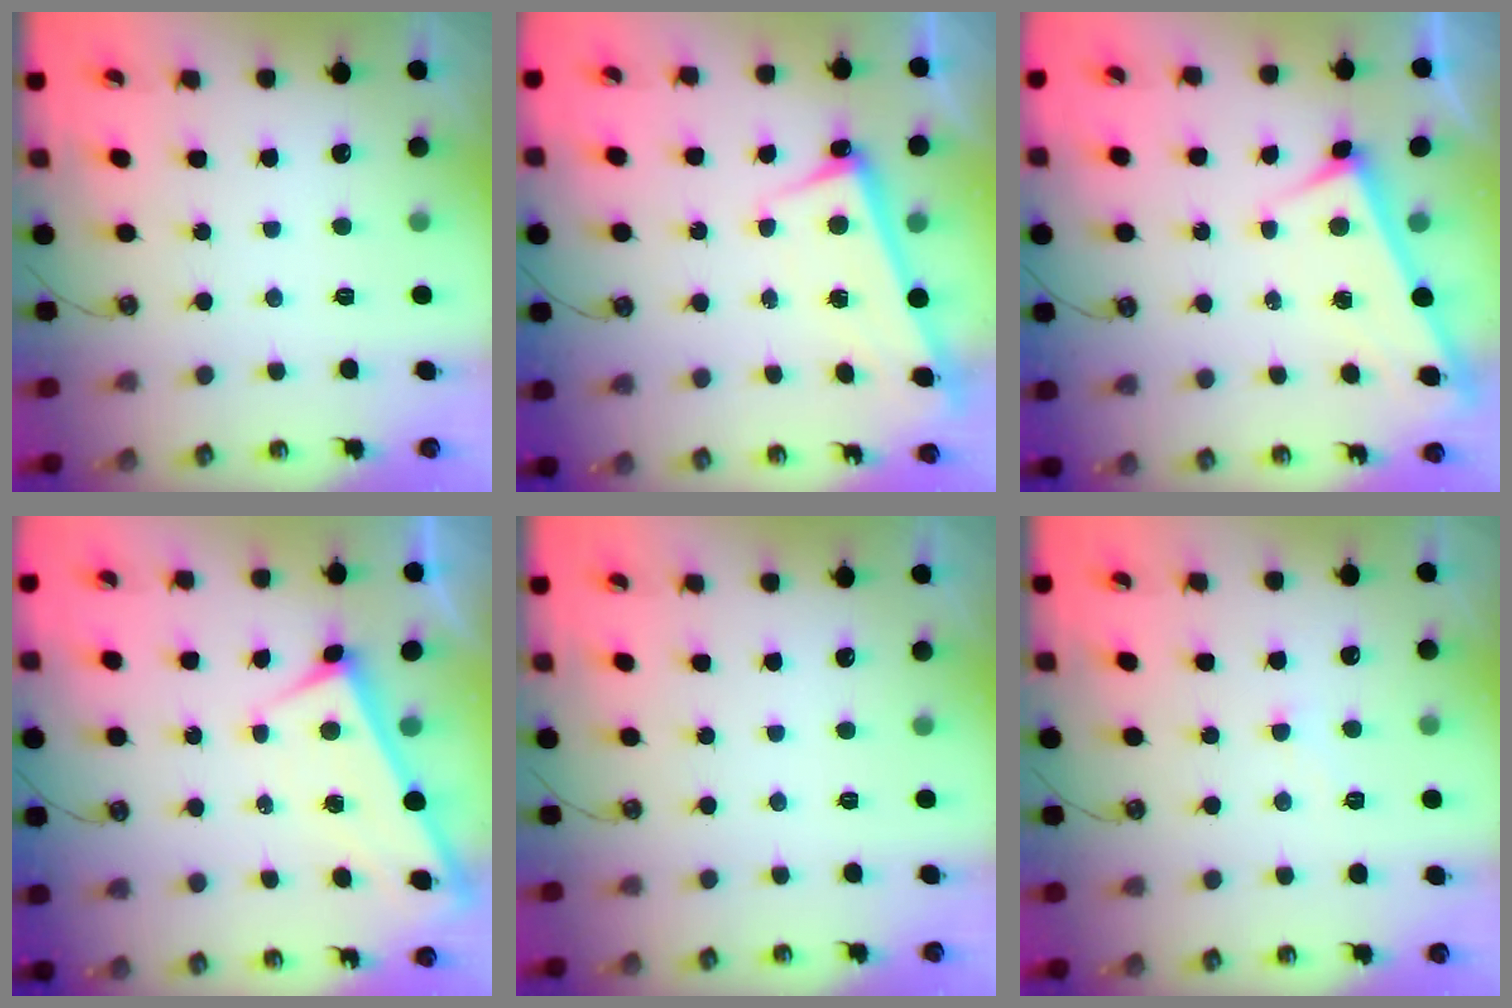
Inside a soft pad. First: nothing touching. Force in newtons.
{"total": 2.6, "press": 2.4, "slide": 0.9}
{"total": 2.9, "press": 2.9, "slide": 0.1}
{"total": 1.2, "press": 1.2, "slide": 0.2}
{"total": 0.0}
{"total": 2.0, "press": 2.0, "slide": 0.4}